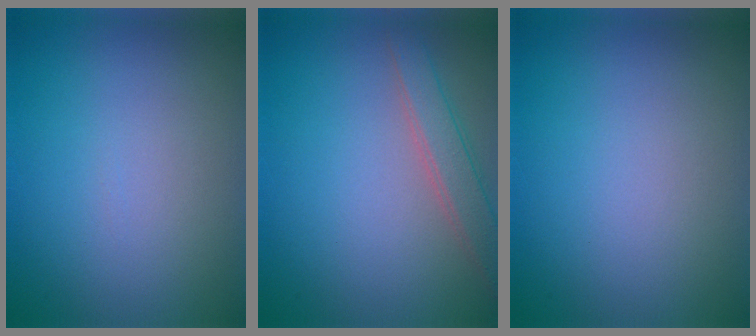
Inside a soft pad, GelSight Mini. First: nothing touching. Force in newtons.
{"total": 2.7, "press": 2.7, "slide": 0.1}
{"total": 0.0}